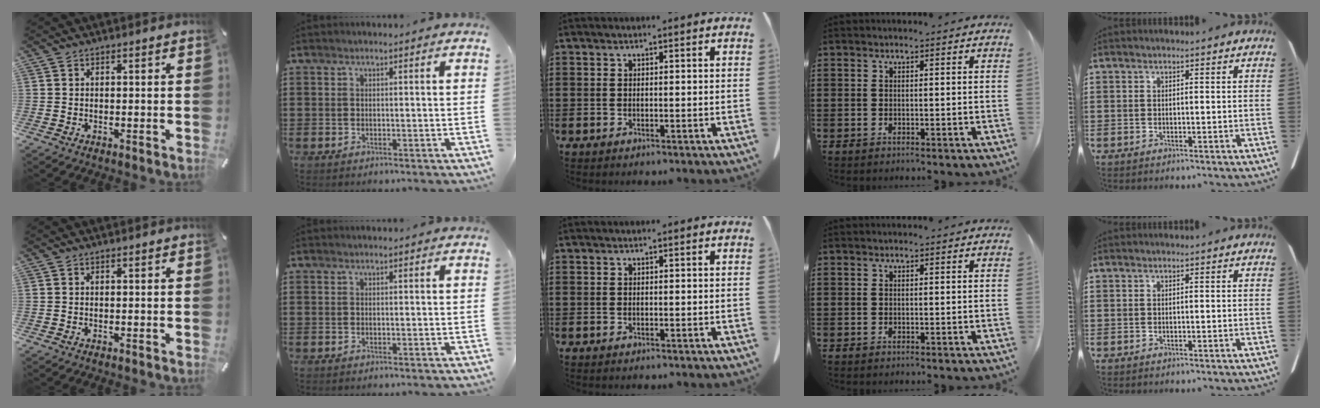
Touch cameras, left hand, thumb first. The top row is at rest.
{}